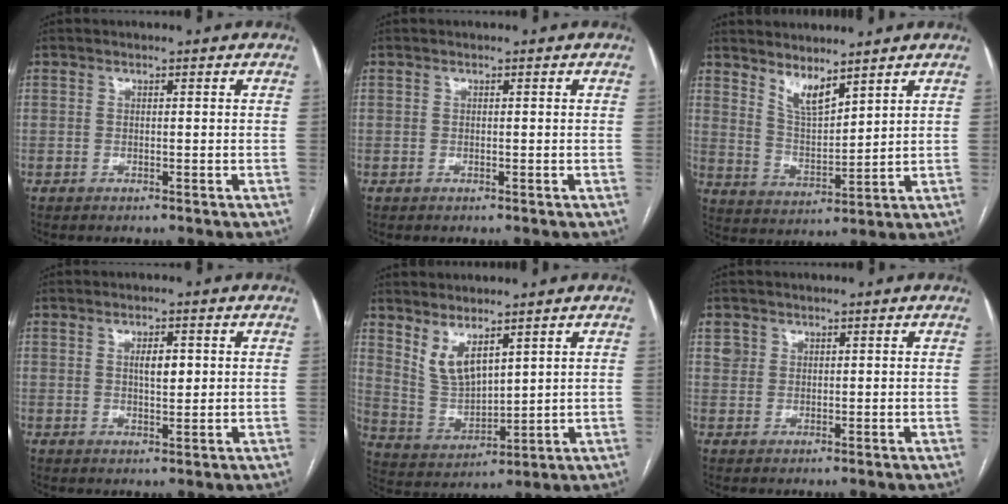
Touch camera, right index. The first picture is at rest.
{"total": 0.0}
{"total": 5.7, "force": [4.7, 1.2, 3.0], "torque": [-0.066, -0.014, 0.099]}
{"total": 3.1, "force": [0.7, 1.1, 2.8], "torque": [-0.046, 0.000, 0.012]}
{"total": 6.7, "force": [4.5, 2.5, 4.3], "torque": [-0.092, -0.010, 0.104]}
{"total": 1.9, "force": [1.1, 1.5, 0.1], "torque": [0.002, 0.008, 0.018]}